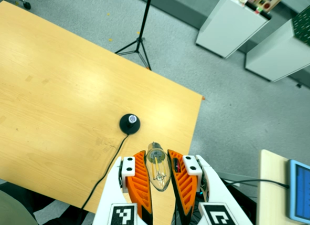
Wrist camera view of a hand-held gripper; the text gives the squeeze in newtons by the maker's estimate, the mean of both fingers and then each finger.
{"total": 22.4, "left": 25.7, "right": 19.0}